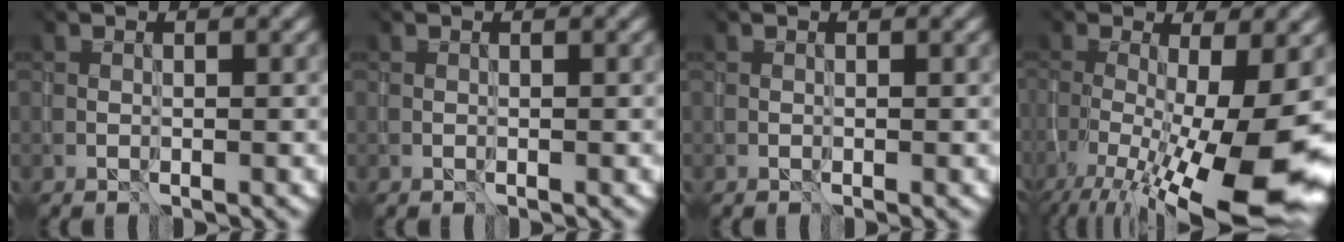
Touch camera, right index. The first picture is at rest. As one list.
[{"total": 0.0}, {"total": 0.0}, {"total": 16.7, "force": [-6.7, 5.6, 14.3], "torque": [-0.243, -0.033, -0.076]}]